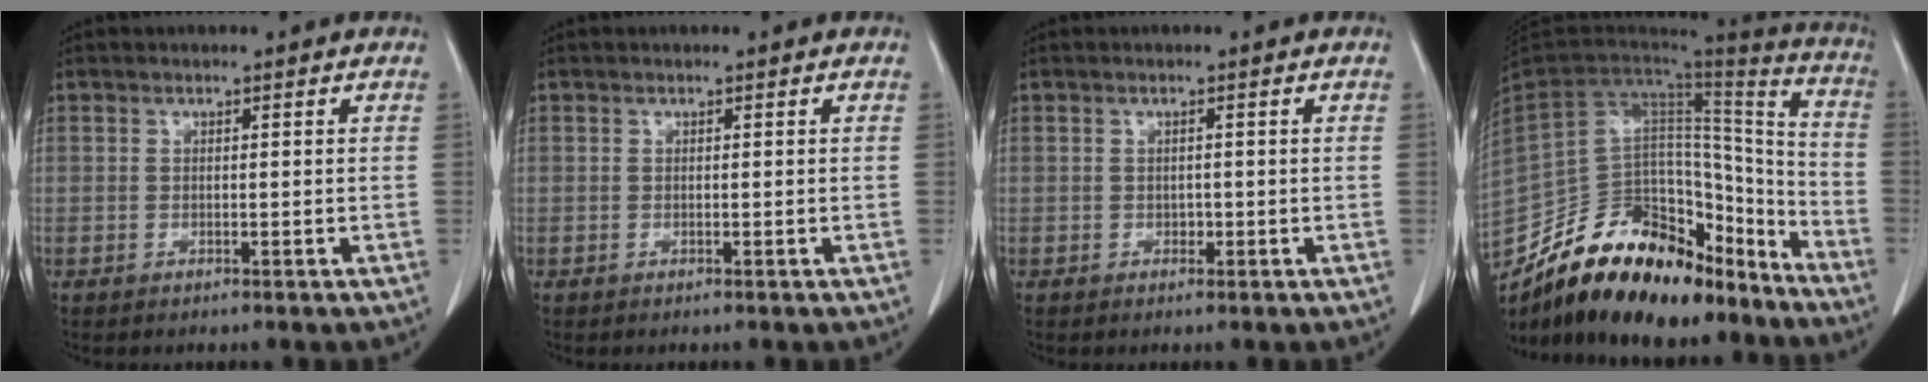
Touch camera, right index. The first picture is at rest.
{"total": 0.0}
{"total": 0.7, "force": [-0.2, 0.6, 0.3], "torque": [-0.005, 0.002, -0.003]}
{"total": 28.4, "force": [-22.8, 10.7, 13.1], "torque": [-0.214, 0.010, -0.358]}